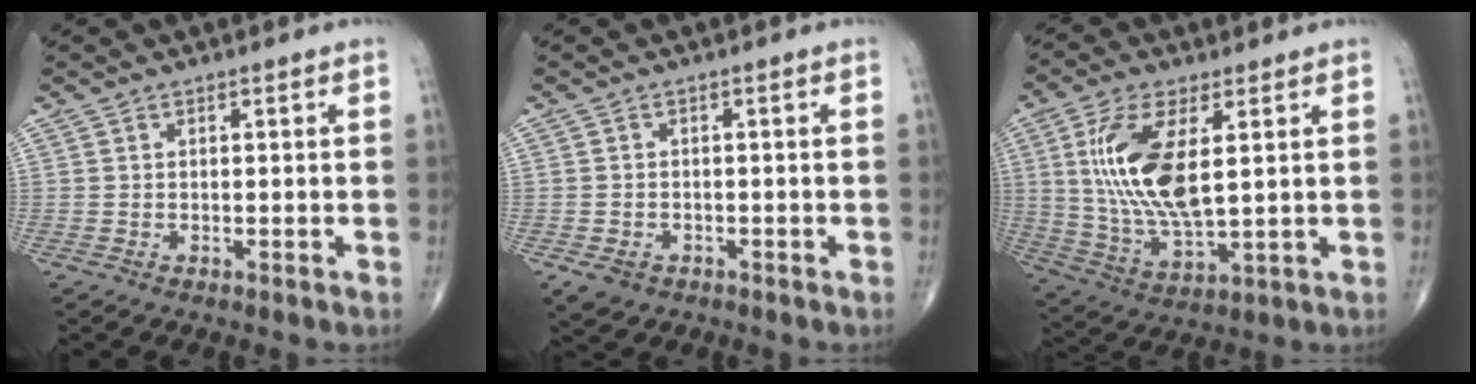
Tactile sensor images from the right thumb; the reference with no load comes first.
{"total": 3.0, "force": [-1.5, 2.3, 1.2], "torque": [-0.015, 0.005, -0.018]}
{"total": 15.5, "force": [3.2, 6.3, 13.8], "torque": [-0.286, -0.020, 0.070]}